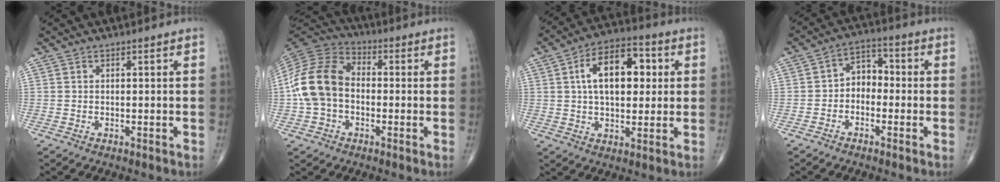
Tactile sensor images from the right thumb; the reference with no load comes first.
{"total": 14.5, "force": [-1.3, 10.5, 9.9], "torque": [-0.194, 0.038, -0.036]}
{"total": 14.3, "force": [2.9, 8.1, 11.5], "torque": [-0.159, 0.014, 0.041]}
{"total": 5.5, "force": [-1.2, 4.1, 3.5], "torque": [-0.033, 0.032, -0.039]}